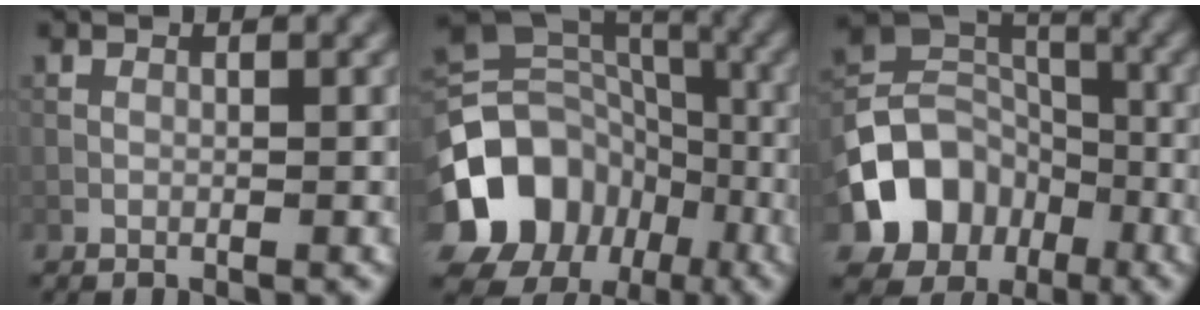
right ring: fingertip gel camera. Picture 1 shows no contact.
{"total": 14.8, "force": [-5.6, 12.0, 6.6], "torque": [-0.164, 0.001, -0.095]}
{"total": 8.7, "force": [-3.0, 7.0, 4.2], "torque": [-0.069, 0.001, -0.062]}